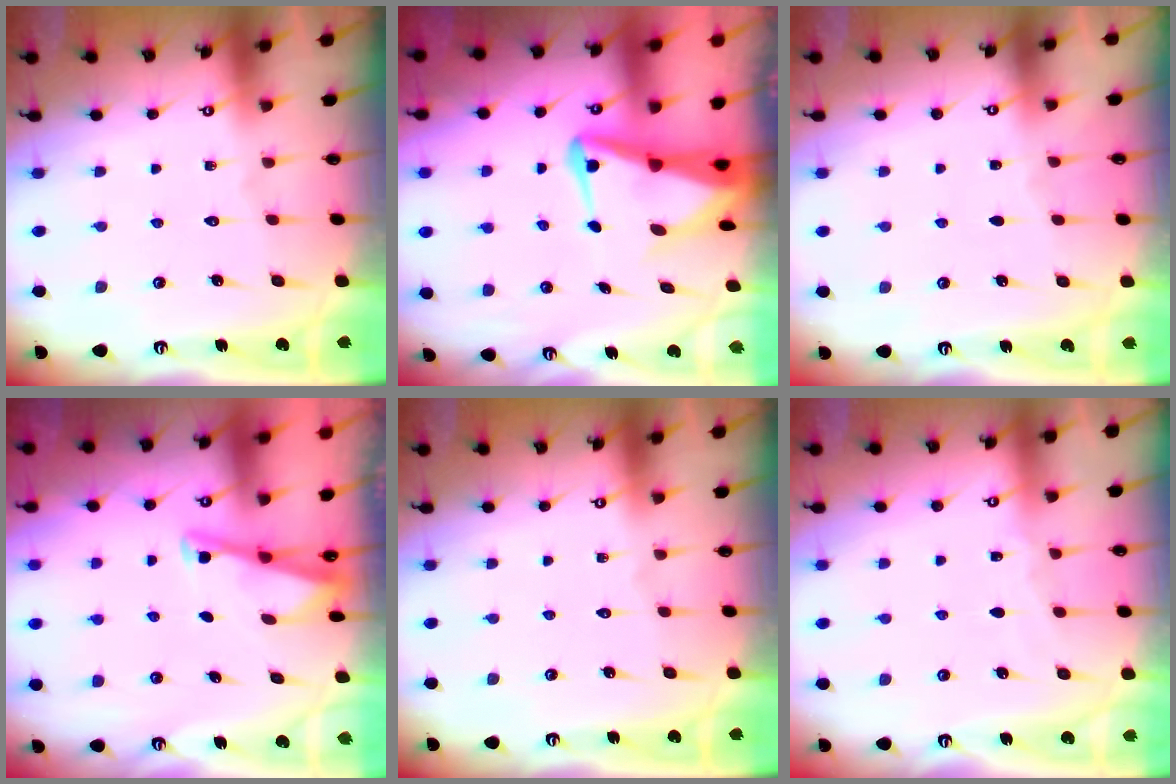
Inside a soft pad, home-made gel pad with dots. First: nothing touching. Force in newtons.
{"total": 6.8, "press": 6.7, "slide": 1.0}
{"total": 2.4, "press": 2.4, "slide": 0.4}
{"total": 3.4, "press": 3.4, "slide": 0.3}
{"total": 0.0}
{"total": 2.7, "press": 2.7, "slide": 0.4}